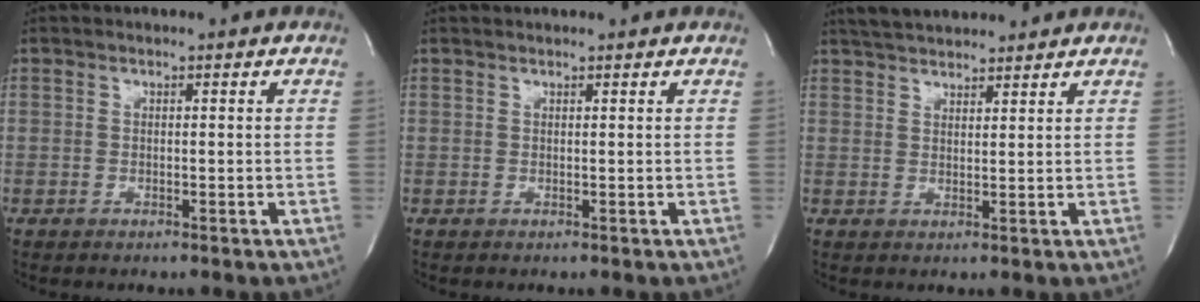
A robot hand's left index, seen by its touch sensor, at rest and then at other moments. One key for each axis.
{"total": 1.6, "fx": 1.5, "fy": 0.0, "fz": 0.3, "tx": -0.006, "ty": 0.016, "tz": 0.021}
{"total": 7.2, "fx": 6.6, "fy": 1.5, "fz": 2.5, "tx": -0.041, "ty": 0.029, "tz": 0.107}